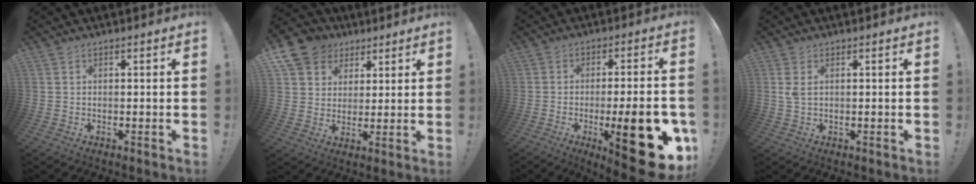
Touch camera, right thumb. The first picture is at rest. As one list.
[{"total": 10.0, "force": [5.1, 8.2, 2.4], "torque": [-0.037, -0.034, 0.104]}, {"total": 20.8, "force": [-6.6, 5.0, 19.0], "torque": [-0.257, 0.025, -0.085]}, {"total": 2.5, "force": [0.8, 0.9, 2.1], "torque": [-0.043, 0.001, 0.015]}]